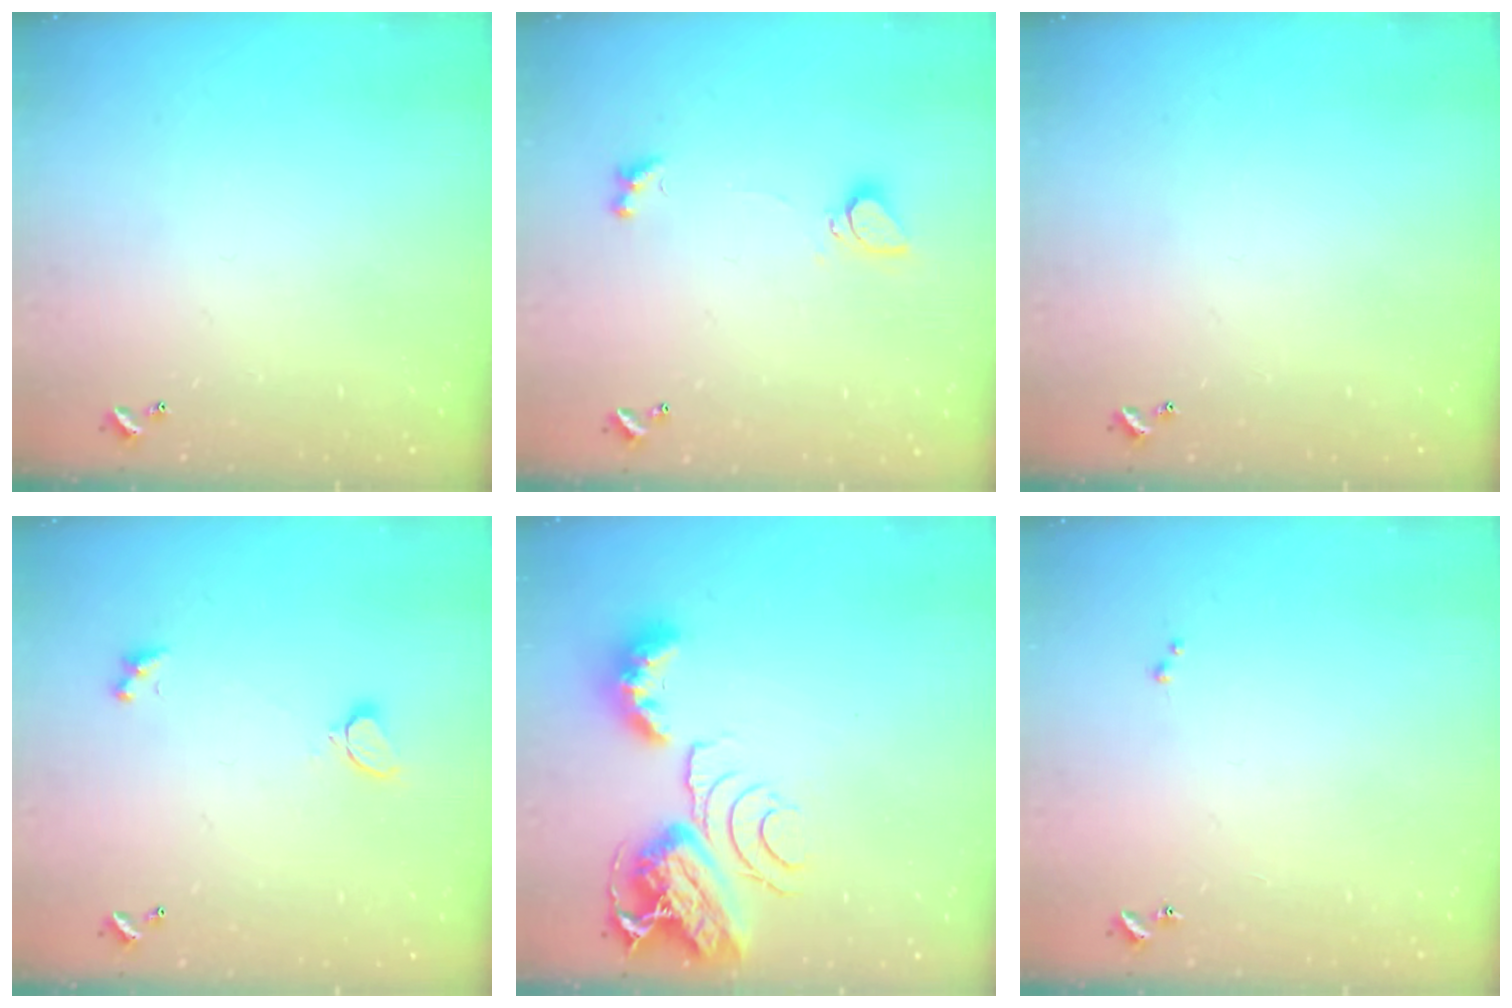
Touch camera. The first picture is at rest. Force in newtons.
{"total": 1.3, "press": 1.2, "slide": 0.4}
{"total": 0.0}
{"total": 1.5, "press": 1.4, "slide": 0.5}
{"total": 11.2, "press": 11.1, "slide": 1.4}
{"total": 0.0}